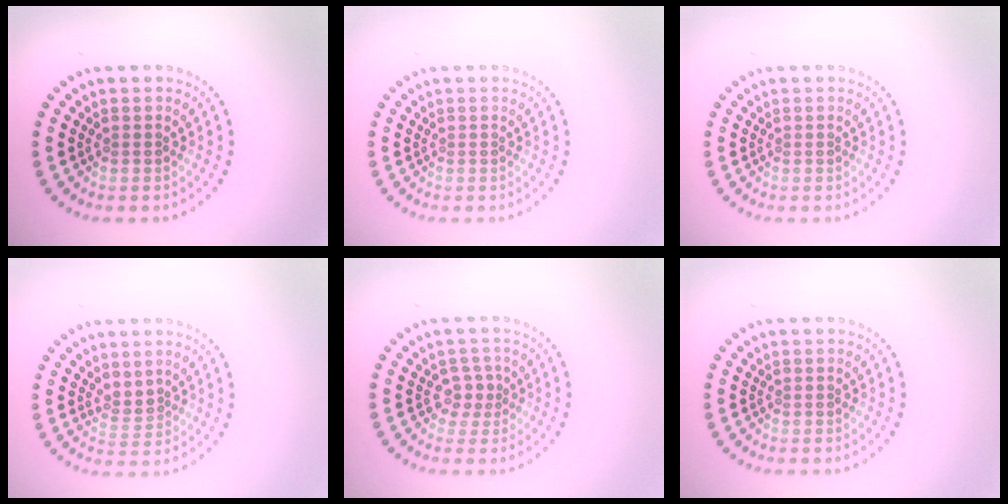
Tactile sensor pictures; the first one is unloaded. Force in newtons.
{"total": 0.0}
{"total": 0.0}
{"total": 1.6, "press": 1.0, "slide": 1.2}
{"total": 1.7, "press": 1.3, "slide": 1.1}
{"total": 0.0}